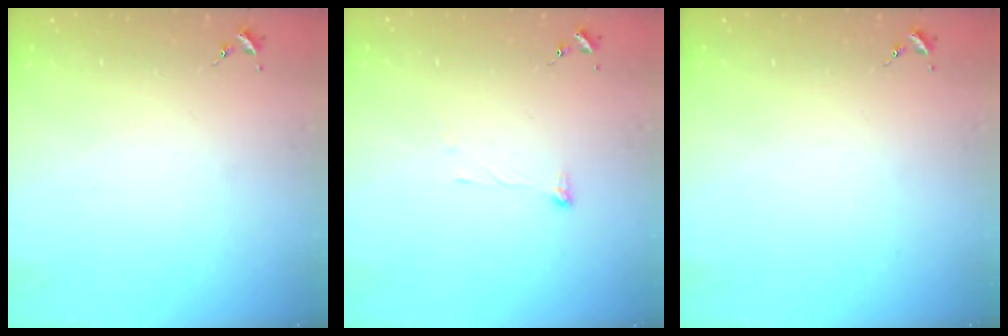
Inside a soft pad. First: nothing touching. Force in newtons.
{"total": 4.3, "press": 4.2, "slide": 0.5}
{"total": 0.0}